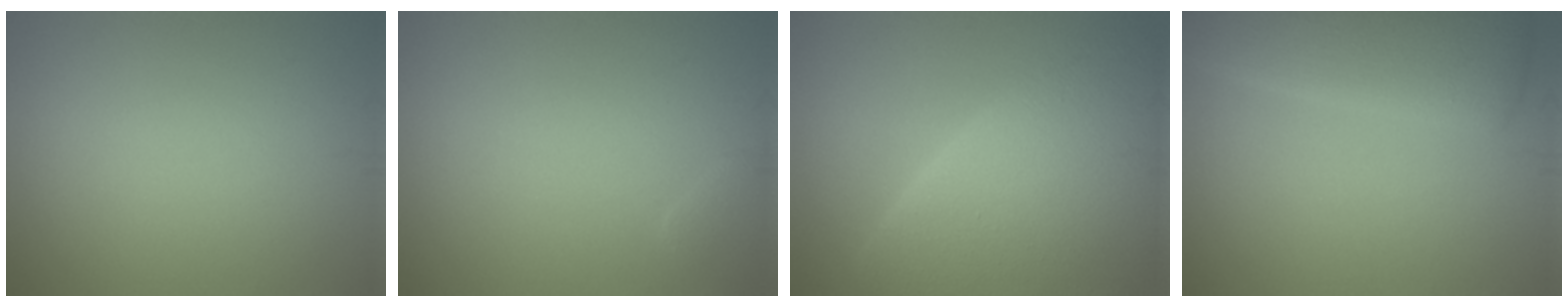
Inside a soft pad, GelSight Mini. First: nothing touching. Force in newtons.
{"total": 0.8, "press": 0.8, "slide": 0.0}
{"total": 10.6, "press": 10.6, "slide": 0.7}
{"total": 6.3, "press": 6.3, "slide": 0.2}